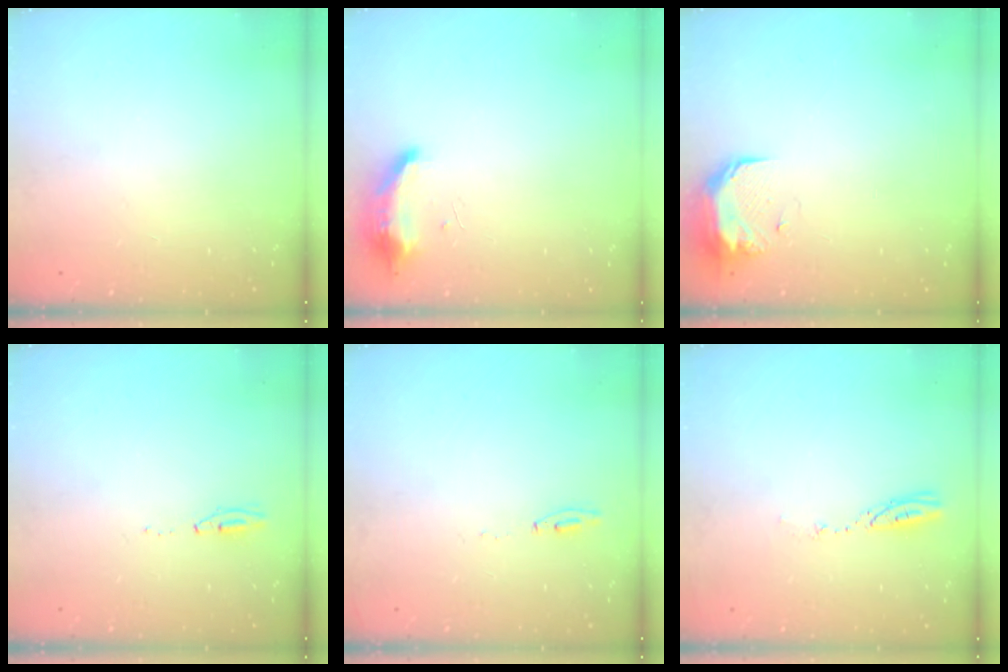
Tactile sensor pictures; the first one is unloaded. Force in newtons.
{"total": 18.6, "press": 10.8, "slide": 15.1}
{"total": 11.4, "press": 9.6, "slide": 6.1}
{"total": 15.0, "press": 4.8, "slide": 14.3}
{"total": 4.6, "press": 4.6, "slide": 0.5}
{"total": 3.8, "press": 3.8, "slide": 0.4}